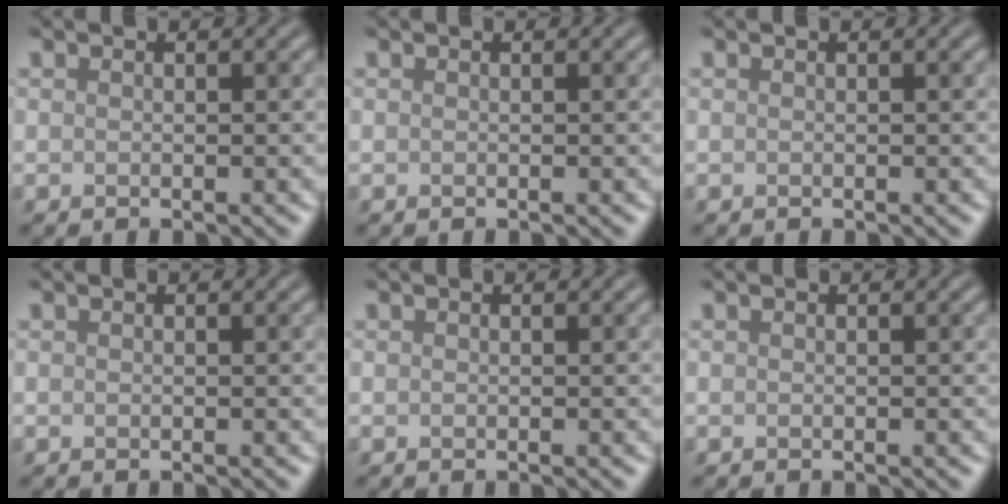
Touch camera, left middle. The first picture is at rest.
{"total": 0.0}
{"total": 0.0}
{"total": 0.0}
{"total": 0.0}
{"total": 0.0}